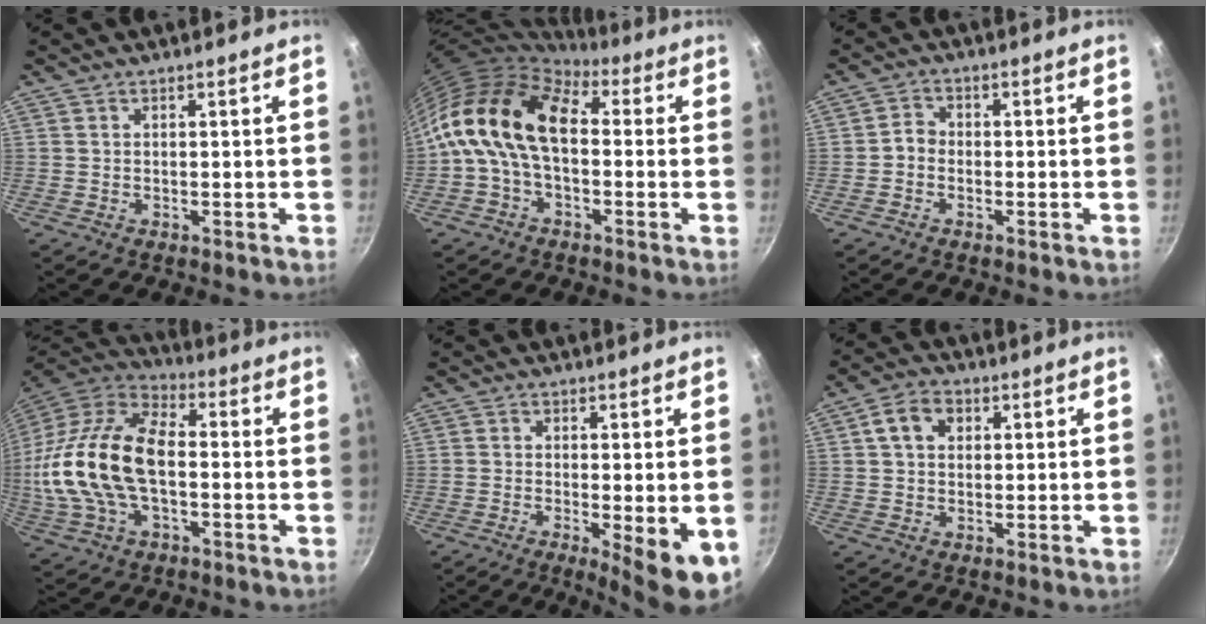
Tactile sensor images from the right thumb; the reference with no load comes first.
{"total": 15.0, "force": [0.8, 9.3, 11.7], "torque": [-0.198, 0.026, -0.008]}
{"total": 2.4, "force": [-1.0, 1.9, 1.1], "torque": [-0.015, 0.018, -0.026]}
{"total": 22.8, "force": [-1.2, 12.8, 18.8], "torque": [-0.368, 0.035, -0.031]}
{"total": 8.3, "force": [-2.1, 1.7, 7.8], "torque": [-0.107, -0.011, -0.024]}
{"total": 6.2, "force": [1.8, 4.6, 3.7], "torque": [-0.052, 0.008, 0.023]}